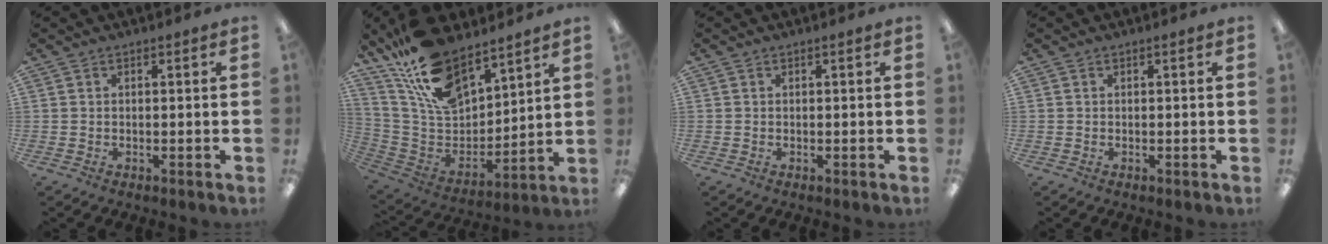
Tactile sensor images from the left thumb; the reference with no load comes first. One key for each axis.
{"total": 19.4, "fx": 14.2, "fy": 8.6, "fz": 10.0, "tx": -0.204, "ty": -0.073, "tz": 0.262}
{"total": 0.0}
{"total": 0.0}